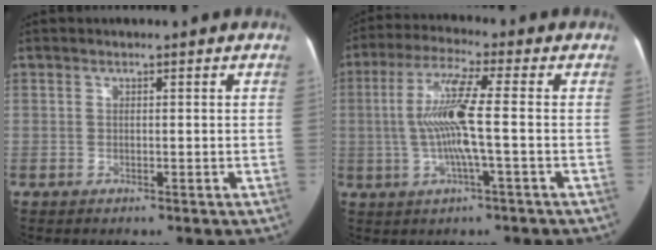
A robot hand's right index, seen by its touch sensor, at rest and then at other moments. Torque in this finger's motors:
{"motor_torque": [1.68, -0.24, 0.88, 0.21]}